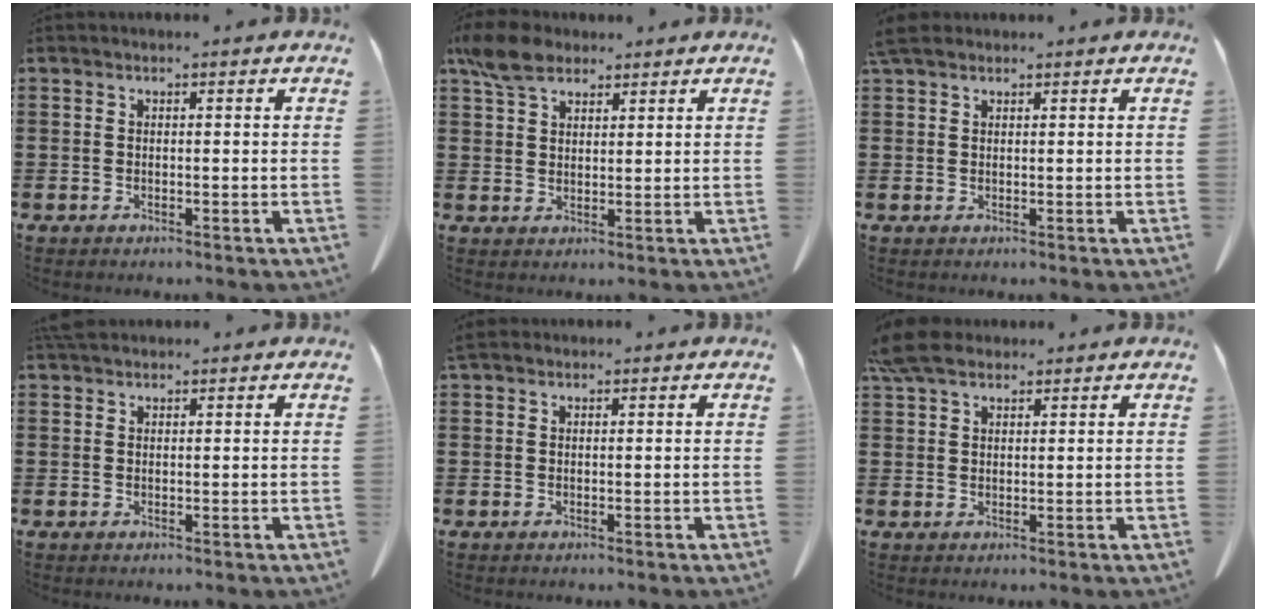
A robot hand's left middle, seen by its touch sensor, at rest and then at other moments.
{"total": 5.8, "force": [4.3, 3.0, 2.6], "torque": [-0.058, 0.001, 0.079]}
{"total": 2.0, "force": [1.6, 0.7, 0.9], "torque": [-0.025, 0.005, 0.031]}
{"total": 1.9, "force": [1.7, 0.6, 0.7], "torque": [-0.020, 0.003, 0.034]}
{"total": 0.9, "force": [0.8, 0.4, 0.4], "torque": [-0.011, 0.003, 0.015]}
{"total": 5.1, "force": [4.1, 2.1, 2.3], "torque": [-0.059, 0.003, 0.079]}